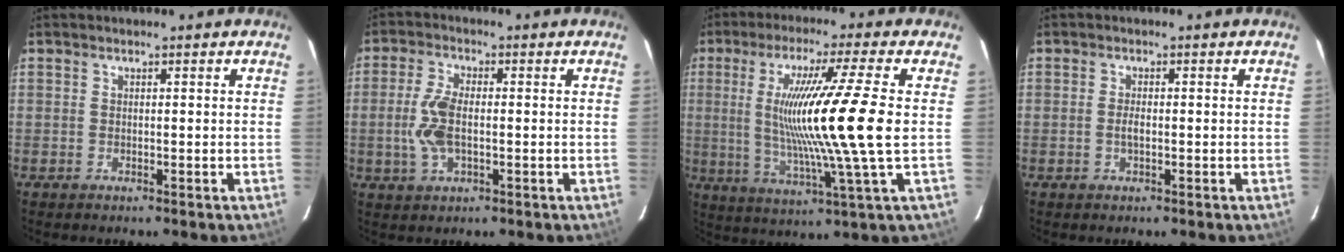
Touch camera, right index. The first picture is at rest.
{"total": 7.3, "force": [-0.8, 3.4, 6.4], "torque": [-0.139, 0.002, -0.016]}
{"total": 17.3, "force": [1.2, -1.6, 17.2], "torque": [-0.296, -0.020, 0.028]}
{"total": 1.5, "force": [-0.3, 0.5, 1.4], "torque": [-0.028, 0.001, -0.007]}